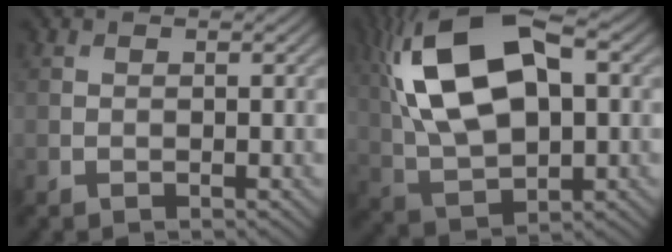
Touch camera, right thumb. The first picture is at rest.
{"total": 17.0, "force": [4.4, 8.6, 14.0], "torque": [-0.285, 0.025, 0.069]}